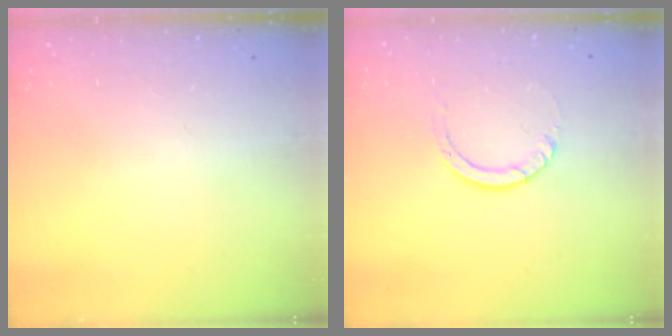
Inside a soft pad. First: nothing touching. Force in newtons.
{"total": 3.5, "press": 3.5, "slide": 0.3}